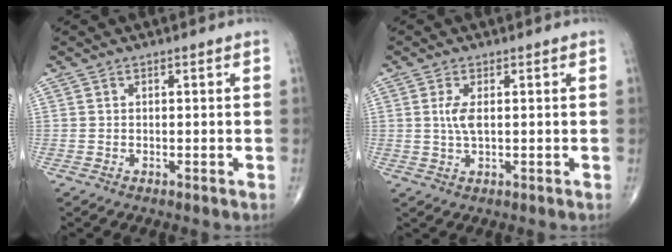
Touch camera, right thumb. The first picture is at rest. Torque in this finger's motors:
{"motor_torque": [0.47, 0.72, 0.46, -0.10, 0.23]}